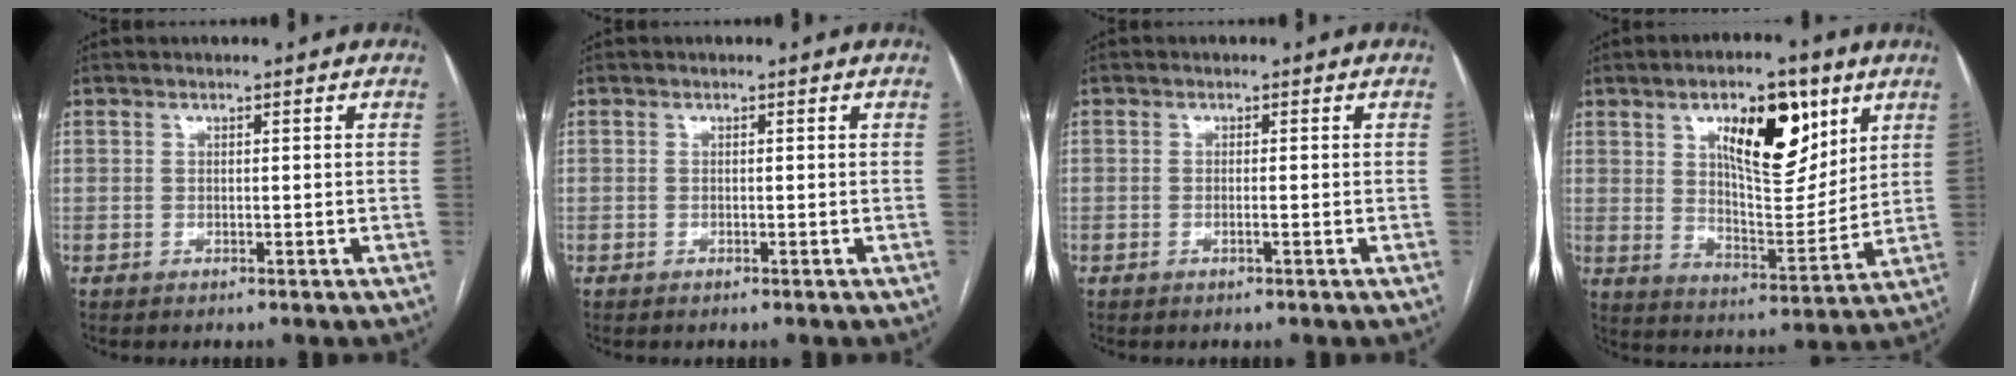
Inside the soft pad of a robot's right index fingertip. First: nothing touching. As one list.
[{"total": 0.0}, {"total": 0.8, "force": [-0.3, -0.1, 0.7], "torque": [-0.015, 0.000, -0.004]}, {"total": 14.7, "force": [6.9, 5.5, 11.7], "torque": [-0.179, 0.003, 0.118]}]